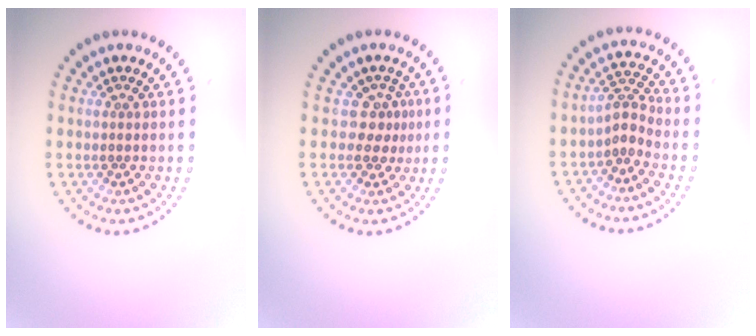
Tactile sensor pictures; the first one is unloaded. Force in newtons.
{"total": 2.1, "press": 1.5, "slide": 1.5}
{"total": 2.2, "press": 1.5, "slide": 1.6}